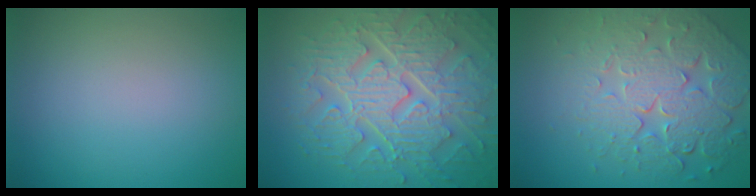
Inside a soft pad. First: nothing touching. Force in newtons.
{"total": 9.6, "press": 7.0, "slide": 6.6}
{"total": 7.9, "press": 5.6, "slide": 5.5}